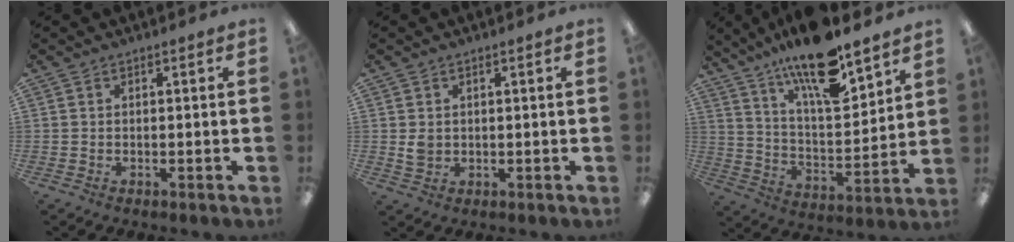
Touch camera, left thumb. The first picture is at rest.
{"total": 2.4, "force": [0.8, 1.9, 1.2], "torque": [-0.017, -0.001, 0.012]}
{"total": 18.2, "force": [13.7, 5.1, 10.8], "torque": [-0.186, -0.085, 0.230]}